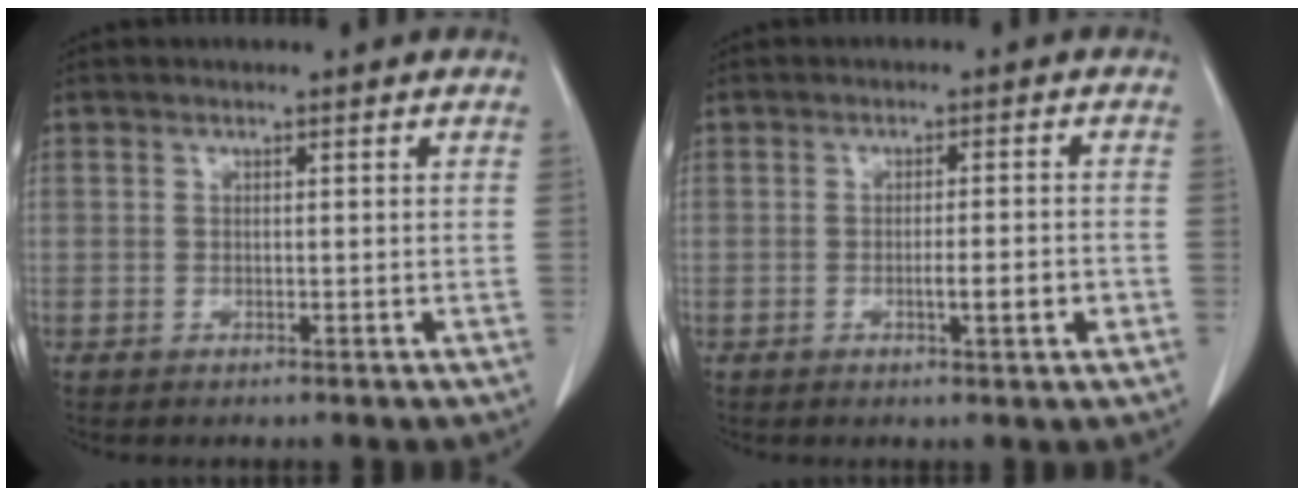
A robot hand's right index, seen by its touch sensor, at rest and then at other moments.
{"total": 3.6, "force": [-1.2, 0.3, 3.4], "torque": [-0.052, -0.002, -0.016]}